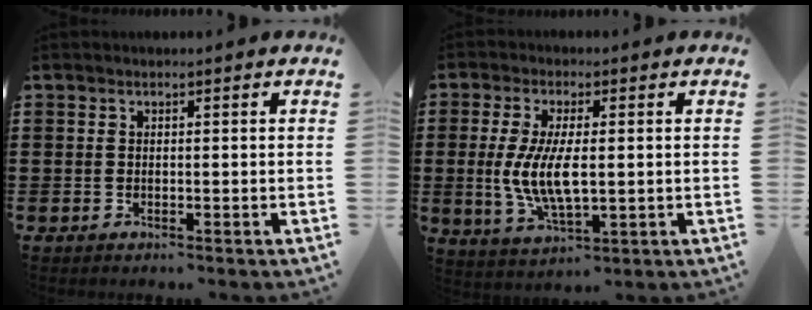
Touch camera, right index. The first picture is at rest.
{"total": 8.0, "force": [0.0, 3.0, 7.4], "torque": [-0.163, -0.004, -0.006]}